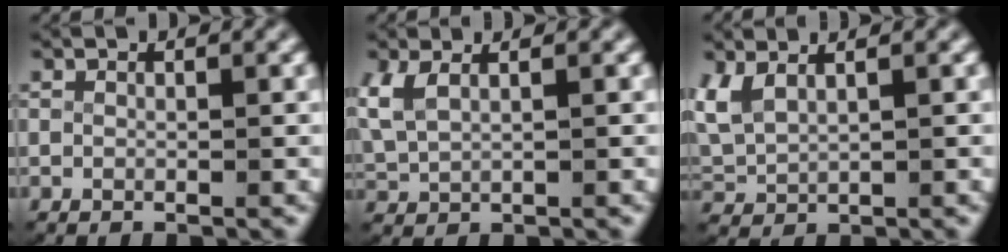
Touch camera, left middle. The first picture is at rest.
{"total": 3.0, "force": [1.1, 2.0, 2.0], "torque": [-0.066, -0.005, 0.031]}
{"total": 3.5, "force": [1.3, 2.4, 2.1], "torque": [-0.075, -0.010, 0.036]}